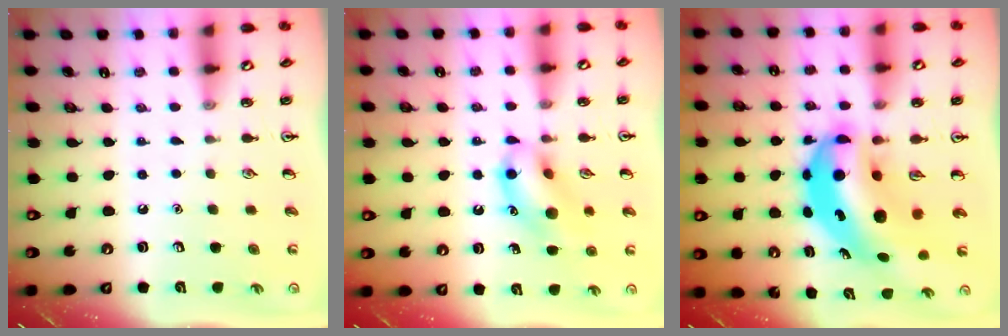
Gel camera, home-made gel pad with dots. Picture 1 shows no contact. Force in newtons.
{"total": 13.0, "press": 12.8, "slide": 2.1}
{"total": 12.0, "press": 11.5, "slide": 3.2}